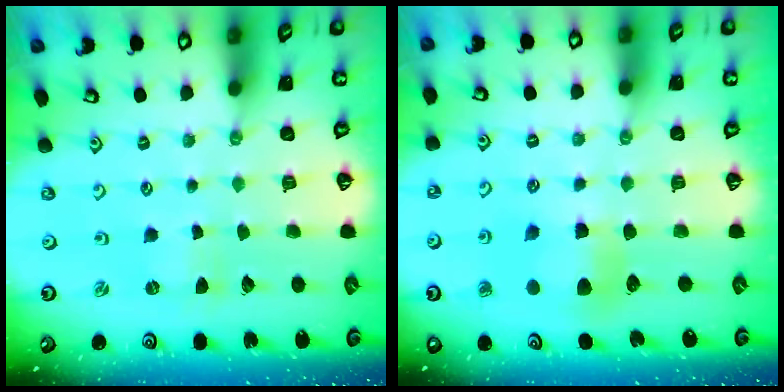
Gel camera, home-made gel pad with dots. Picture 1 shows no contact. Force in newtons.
{"total": 6.7, "press": 6.7, "slide": 0.6}